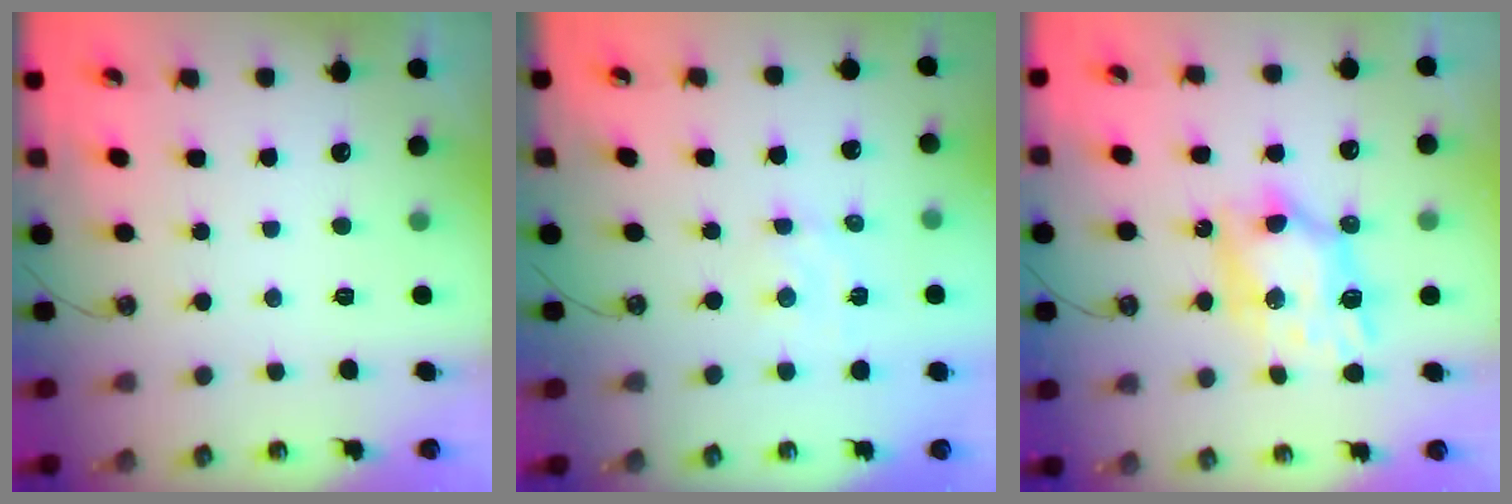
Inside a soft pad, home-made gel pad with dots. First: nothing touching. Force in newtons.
{"total": 2.9, "press": 2.9, "slide": 0.6}
{"total": 11.2, "press": 11.1, "slide": 0.6}